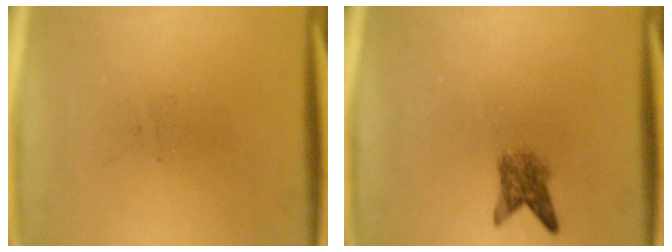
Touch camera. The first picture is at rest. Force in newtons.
{"total": 2.9}